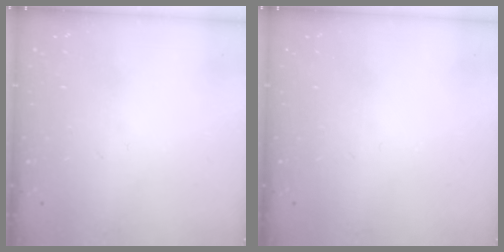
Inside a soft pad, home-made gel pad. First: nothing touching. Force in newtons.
{"total": 0.0}